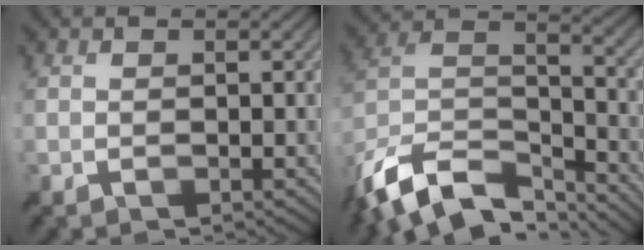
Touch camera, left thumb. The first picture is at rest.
{"total": 14.9, "force": [-10.9, 6.5, 7.7], "torque": [-0.203, -0.010, -0.191]}